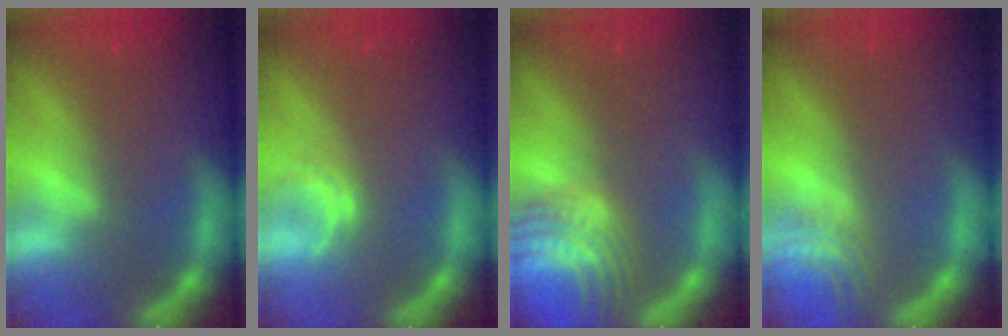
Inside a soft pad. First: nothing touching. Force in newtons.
{"total": 1.5}
{"total": 9.5}
{"total": 3.0}